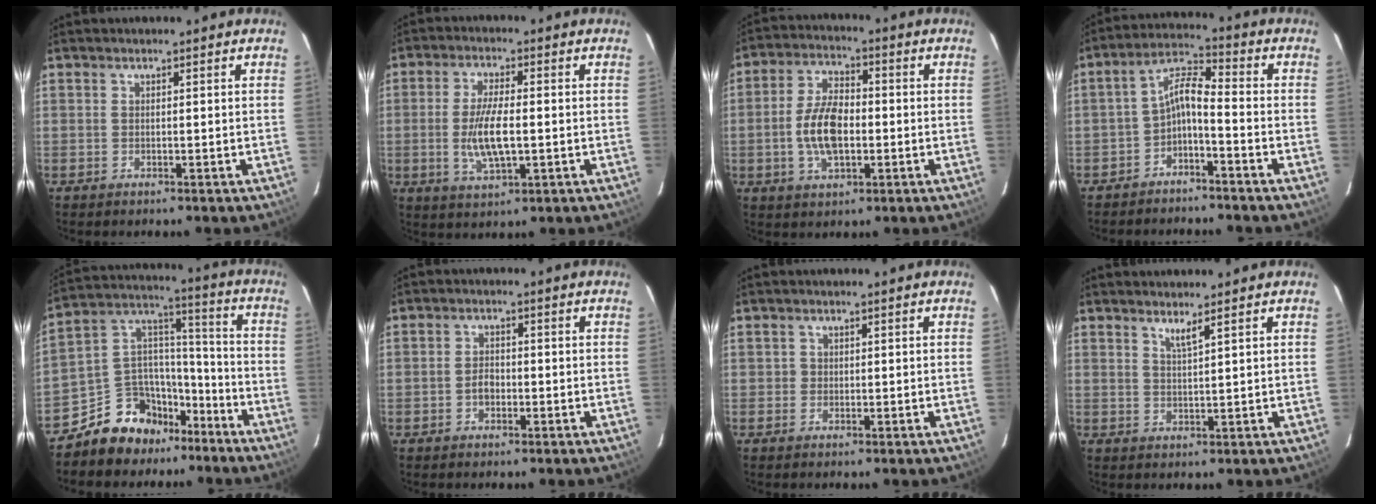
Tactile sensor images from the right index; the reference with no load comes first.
{"total": 8.6, "force": [-1.1, 3.0, 8.0], "torque": [-0.159, -0.007, -0.018]}
{"total": 10.1, "force": [-1.6, 5.3, 8.5], "torque": [-0.171, 0.008, -0.028]}
{"total": 5.7, "force": [-3.4, 1.4, 4.4], "torque": [-0.109, 0.019, -0.065]}
{"total": 13.2, "force": [-9.2, 8.7, 3.8], "torque": [-0.083, 0.077, -0.147]}
{"total": 2.5, "force": [-0.9, 1.8, 1.5], "torque": [-0.029, 0.006, -0.017]}
{"total": 0.9, "force": [-0.1, 0.9, 0.0], "torque": [0.003, 0.000, -0.003]}
{"total": 2.1, "force": [1.6, -0.3, 1.3], "torque": [-0.025, -0.005, 0.025]}